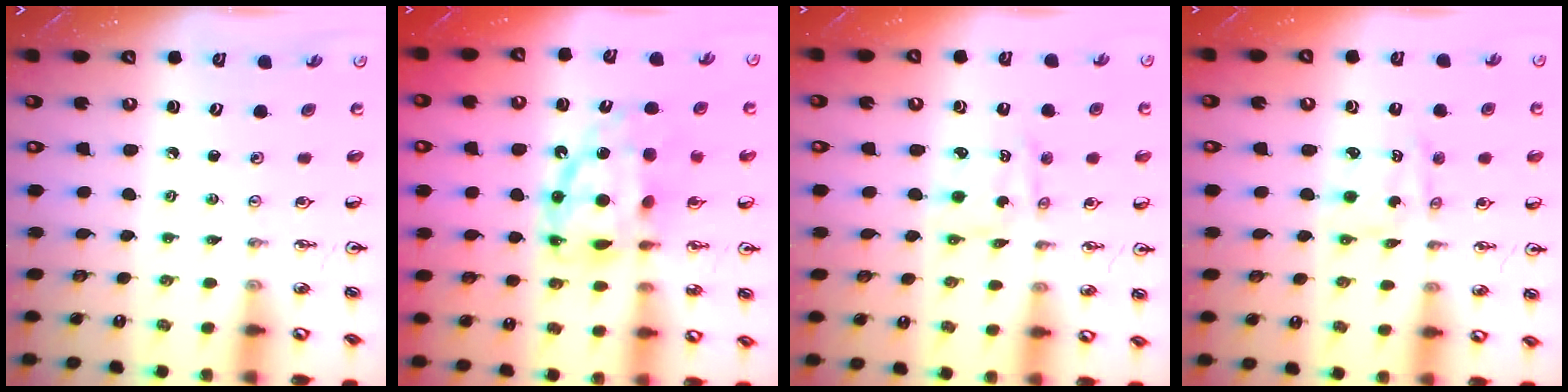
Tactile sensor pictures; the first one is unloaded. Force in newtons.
{"total": 14.3, "press": 14.2, "slide": 1.7}
{"total": 1.9, "press": 1.9, "slide": 0.1}
{"total": 1.9, "press": 1.9, "slide": 0.1}